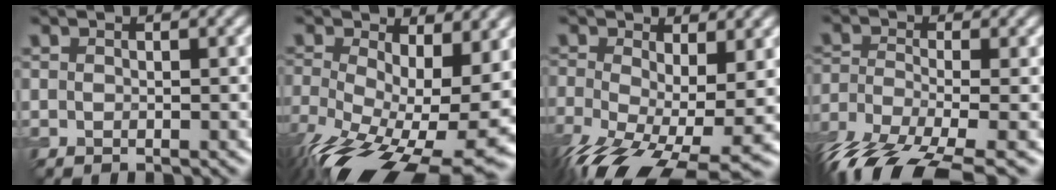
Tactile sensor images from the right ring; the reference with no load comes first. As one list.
[{"total": 17.3, "force": [-5.0, 8.5, 14.2], "torque": [-0.261, -0.058, -0.053]}, {"total": 12.8, "force": [-4.7, 5.6, 10.4], "torque": [-0.216, -0.052, -0.073]}, {"total": 9.8, "force": [-6.9, 2.9, 6.4], "torque": [-0.137, -0.022, -0.130]}]